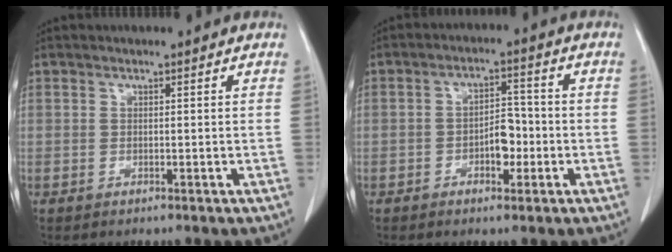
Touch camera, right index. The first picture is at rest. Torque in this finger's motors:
{"motor_torque": [0.10, 0.02, 0.10, 0.02]}